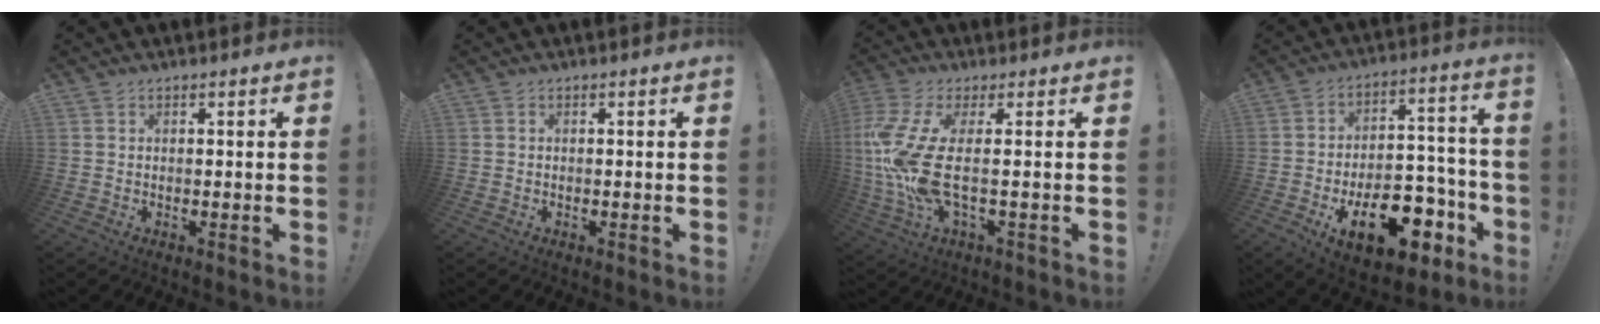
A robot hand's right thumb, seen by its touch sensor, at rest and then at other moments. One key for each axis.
{"total": 0.0}
{"total": 14.6, "fx": 0.3, "fy": 3.7, "fz": 14.1, "tx": -0.301, "ty": -0.027, "tz": 0.001}
{"total": 20.4, "fx": -9.3, "fy": 10.8, "fz": 14.6, "tx": -0.180, "ty": 0.064, "tz": -0.136}